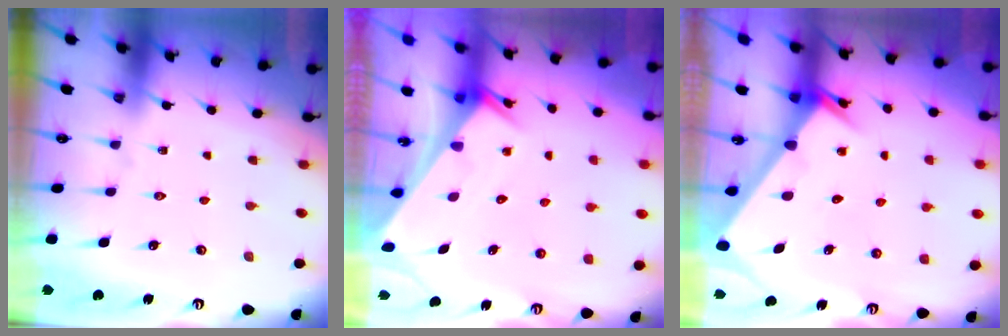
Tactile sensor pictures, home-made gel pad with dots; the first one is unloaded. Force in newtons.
{"total": 2.6, "press": 2.6, "slide": 0.1}
{"total": 2.5, "press": 2.5, "slide": 0.1}